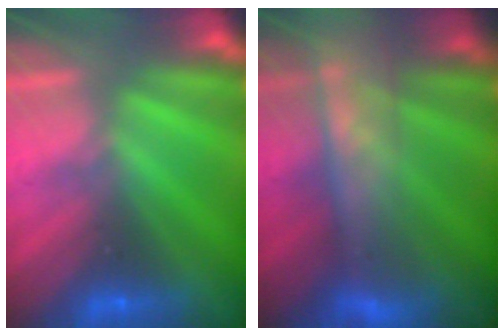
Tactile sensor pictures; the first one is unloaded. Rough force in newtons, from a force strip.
{"total": 7.8}